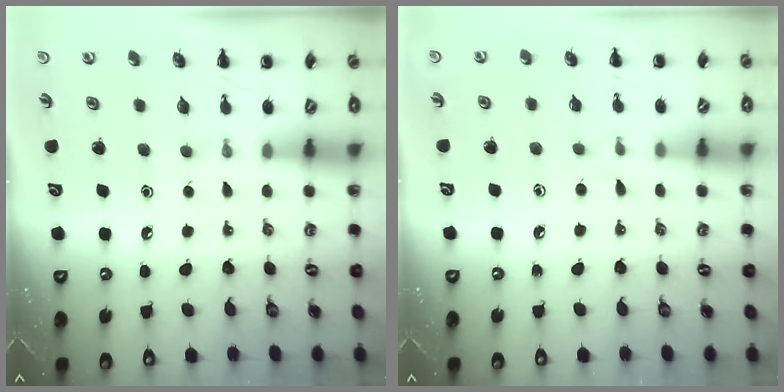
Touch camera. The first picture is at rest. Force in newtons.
{"total": 2.7, "press": 2.4, "slide": 1.4}